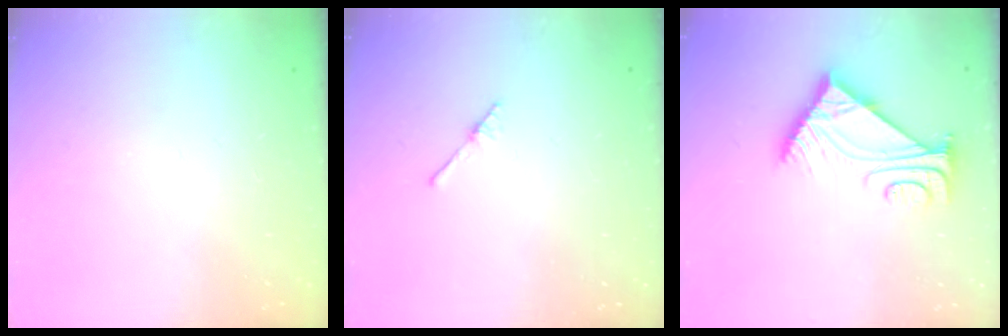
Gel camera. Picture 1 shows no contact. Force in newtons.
{"total": 2.0, "press": 2.0, "slide": 0.2}
{"total": 8.1, "press": 8.0, "slide": 1.0}